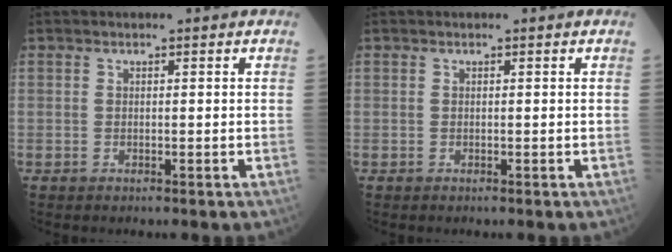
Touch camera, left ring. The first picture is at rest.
{"total": 0.0}